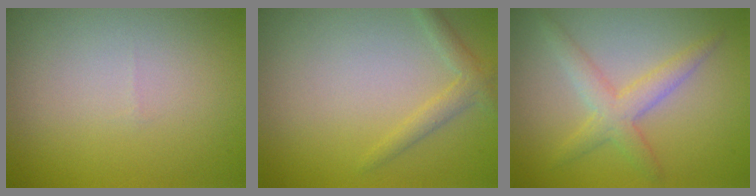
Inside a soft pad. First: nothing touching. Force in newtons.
{"total": 1.7, "press": 1.7, "slide": 0.1}
{"total": 2.9, "press": 2.9, "slide": 0.1}